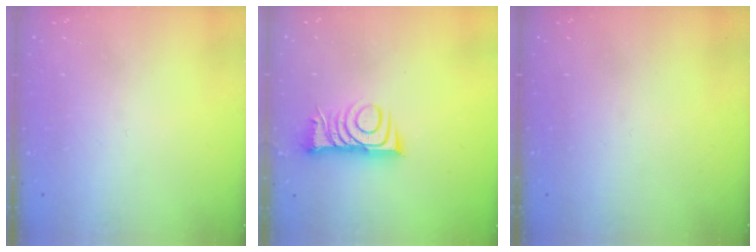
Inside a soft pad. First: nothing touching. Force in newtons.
{"total": 9.2, "press": 9.2, "slide": 0.3}
{"total": 0.0}